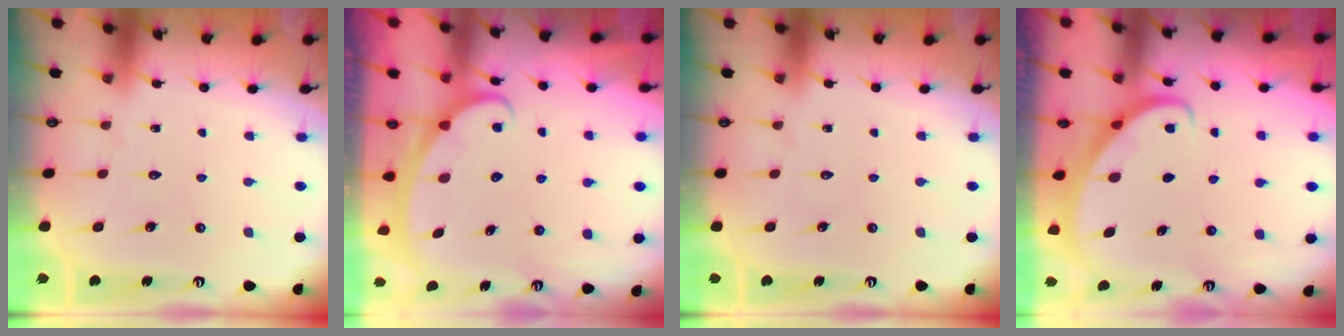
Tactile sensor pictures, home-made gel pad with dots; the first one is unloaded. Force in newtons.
{"total": 2.5, "press": 2.5, "slide": 0.3}
{"total": 0.0}
{"total": 2.7, "press": 2.7, "slide": 0.2}